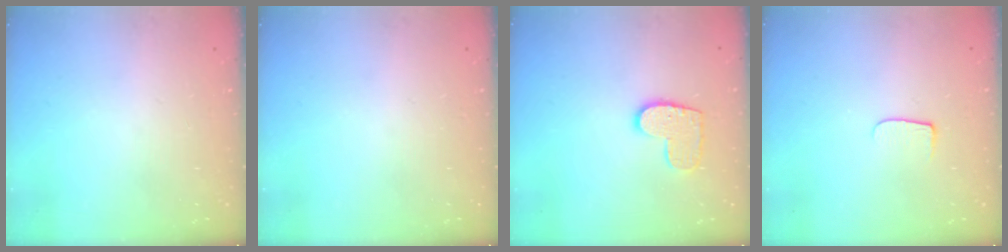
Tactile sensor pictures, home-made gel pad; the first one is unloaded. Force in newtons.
{"total": 0.0}
{"total": 9.7, "press": 9.7, "slide": 0.3}
{"total": 6.5, "press": 6.5, "slide": 0.7}